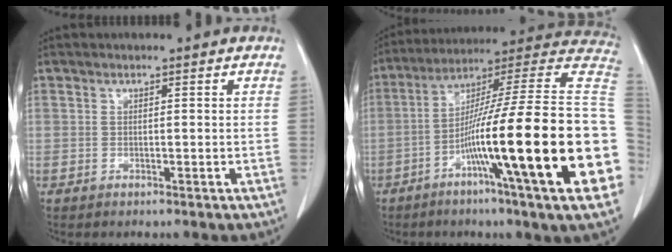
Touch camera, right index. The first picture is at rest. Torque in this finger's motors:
{"motor_torque": [2.14, 0.00, 1.06, 0.21]}